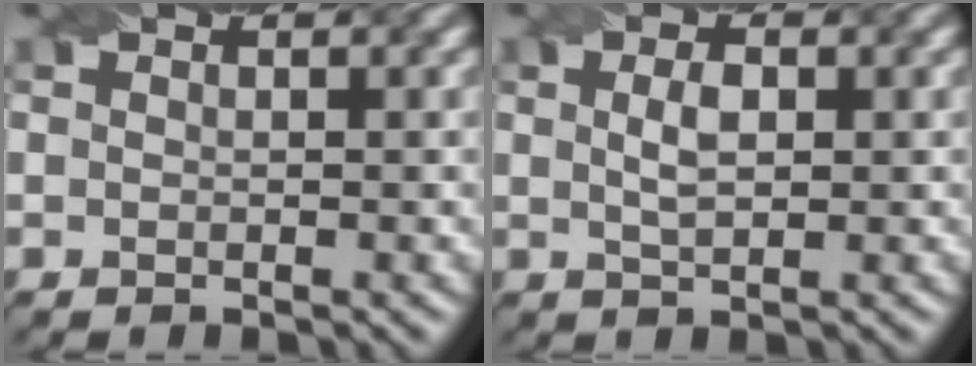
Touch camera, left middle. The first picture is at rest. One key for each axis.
{"total": 2.2, "fx": 0.4, "fy": 1.0, "fz": 1.9, "tx": -0.041, "ty": 0.000, "tz": 0.009}